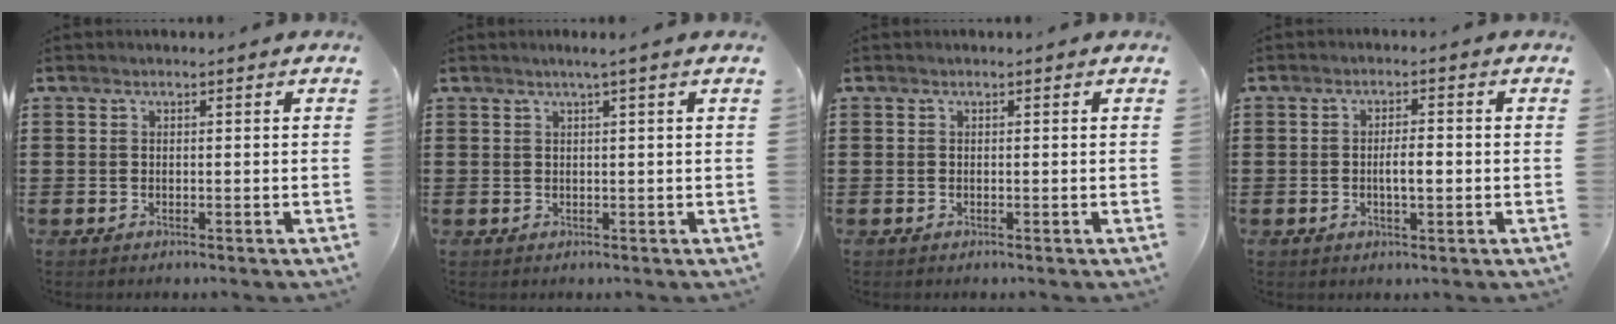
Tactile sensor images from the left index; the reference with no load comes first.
{"total": 1.5, "force": [0.8, -0.4, 1.2], "torque": [-0.022, -0.002, 0.014]}
{"total": 0.0}
{"total": 3.6, "force": [-0.4, 1.1, 3.3], "torque": [-0.051, 0.000, -0.011]}